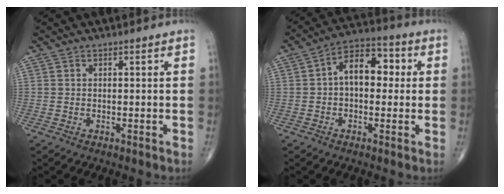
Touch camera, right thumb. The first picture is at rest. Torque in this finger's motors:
{"motor_torque": [0.49, -0.02, 0.62, -0.07, 0.11]}